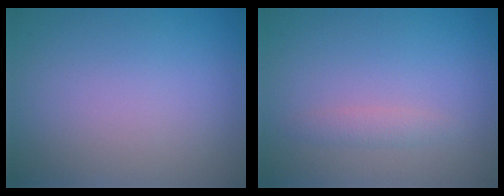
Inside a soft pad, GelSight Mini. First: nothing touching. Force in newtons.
{"total": 1.2, "press": 1.2, "slide": 0.0}